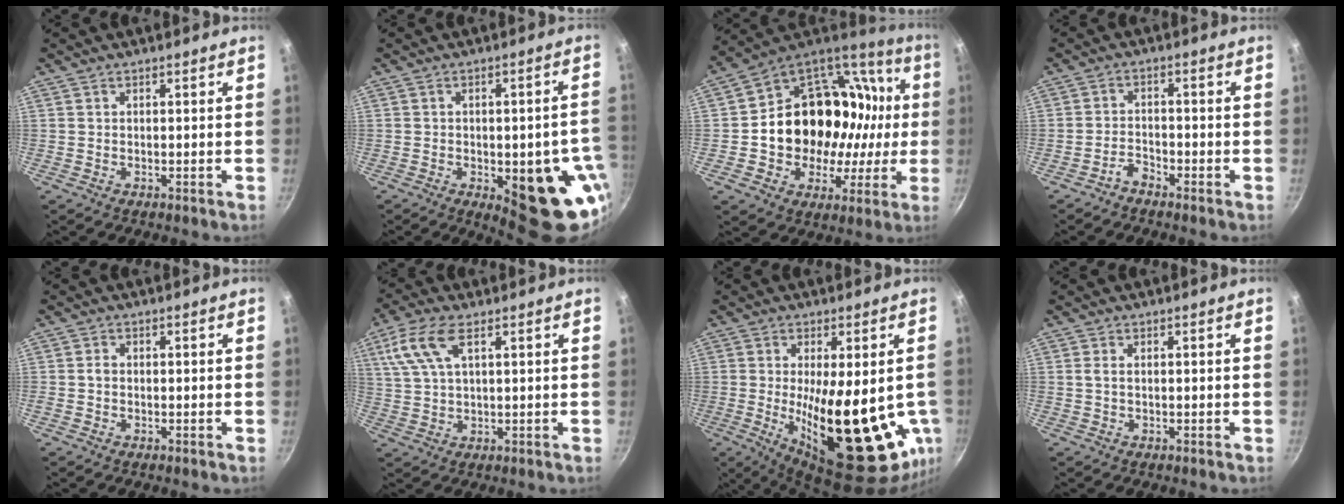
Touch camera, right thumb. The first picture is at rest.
{"total": 17.9, "force": [-5.2, 7.6, 15.4], "torque": [-0.123, 0.006, -0.058]}
{"total": 27.5, "force": [1.3, 21.4, 17.2], "torque": [-0.234, 0.050, 0.039]}
{"total": 2.6, "force": [-2.3, 0.9, 0.7], "torque": [-0.010, 0.023, -0.044]}
{"total": 1.2, "force": [-0.2, 1.0, 0.7], "torque": [-0.012, 0.007, -0.004]}
{"total": 8.9, "force": [3.7, 3.9, 7.1], "torque": [-0.154, 0.010, 0.076]}
{"total": 23.5, "force": [-3.6, 8.3, 21.6], "torque": [-0.293, -0.033, -0.028]}
{"total": 1.0, "force": [0.1, 0.4, 0.9], "torque": [-0.021, 0.001, 0.002]}